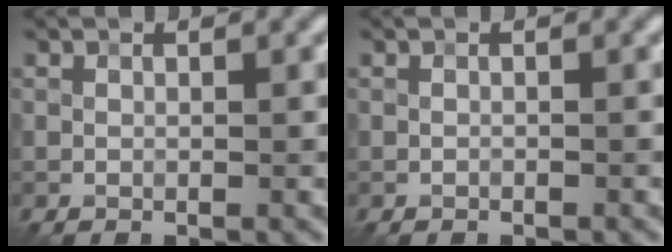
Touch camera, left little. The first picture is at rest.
{"total": 0.0}